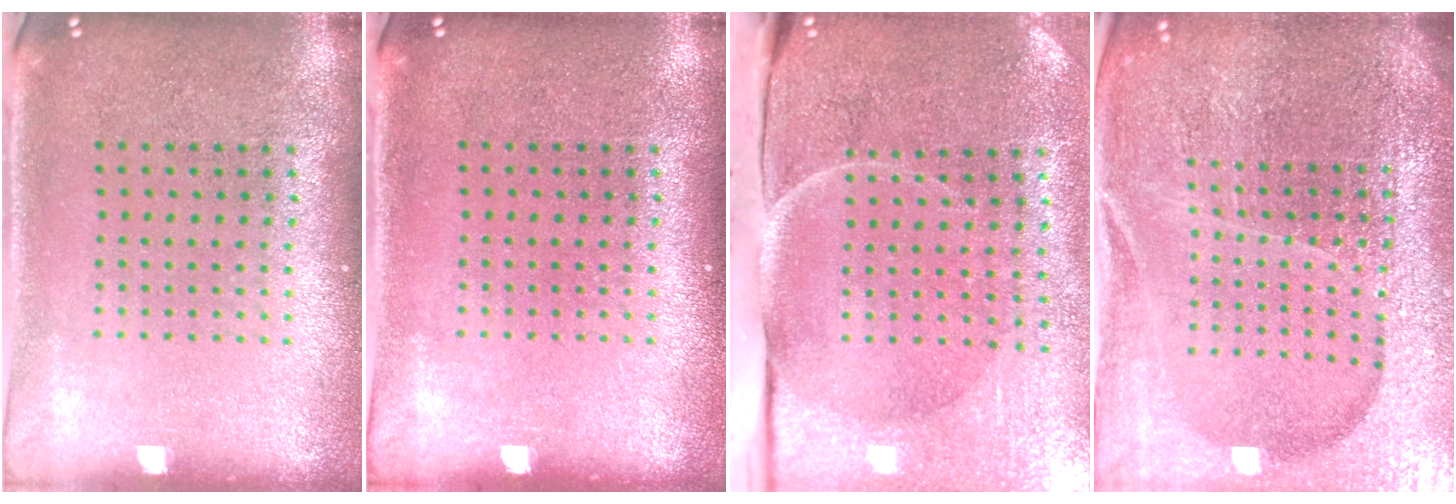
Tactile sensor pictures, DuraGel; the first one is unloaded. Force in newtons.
{"total": 0.0}
{"total": 5.1, "press": 4.1, "slide": 3.0}
{"total": 5.7, "press": 5.1, "slide": 2.5}